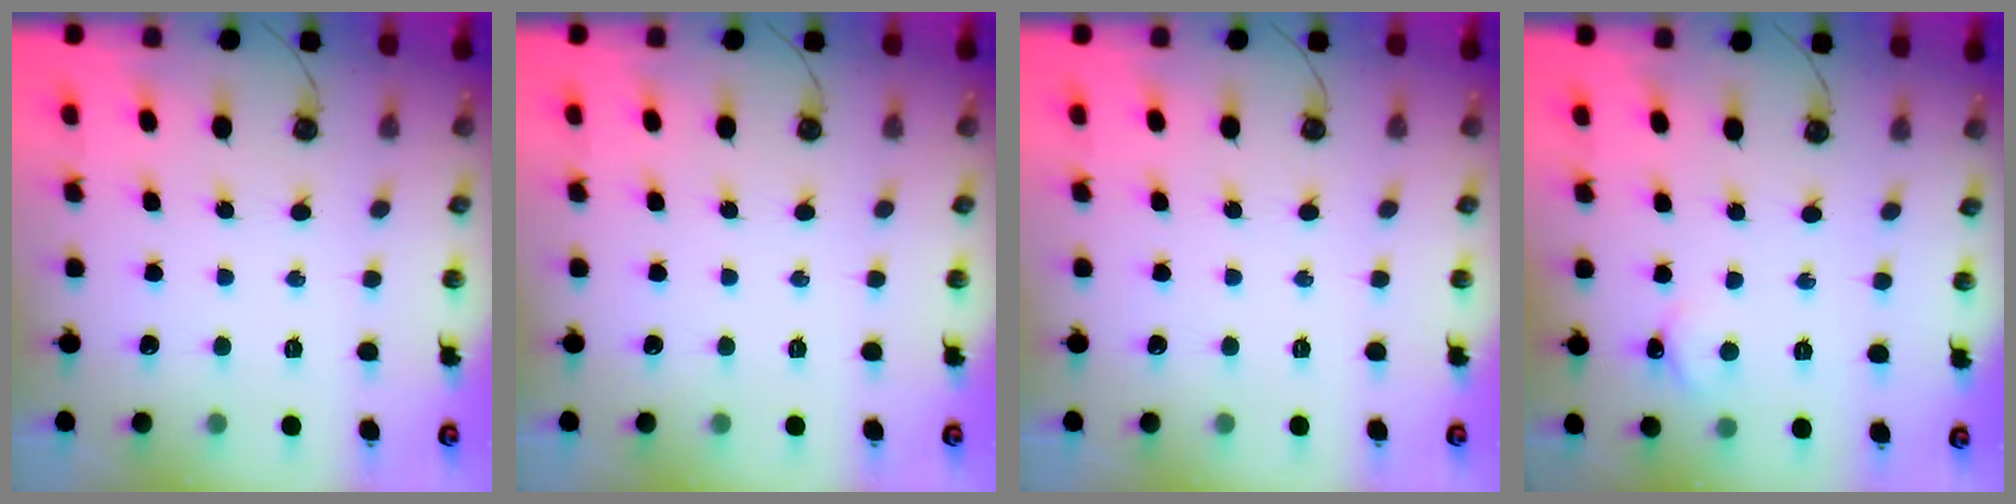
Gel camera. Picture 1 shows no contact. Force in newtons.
{"total": 0.0}
{"total": 0.0}
{"total": 1.7, "press": 1.7, "slide": 0.2}